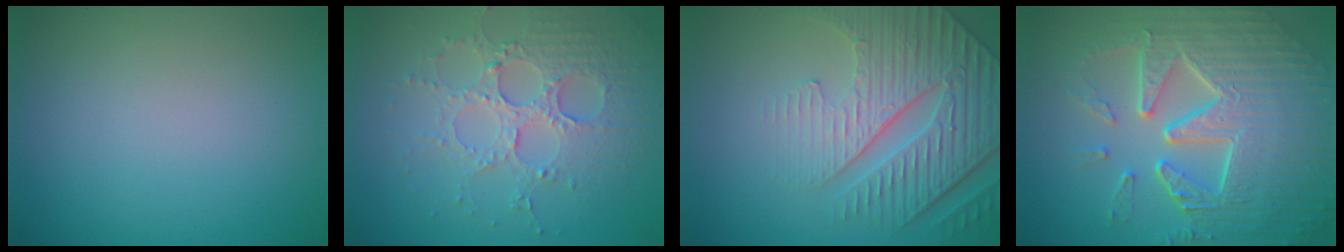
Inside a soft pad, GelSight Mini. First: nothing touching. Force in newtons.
{"total": 4.3, "press": 4.0, "slide": 1.4}
{"total": 5.7, "press": 5.1, "slide": 2.6}
{"total": 9.4, "press": 6.3, "slide": 6.9}